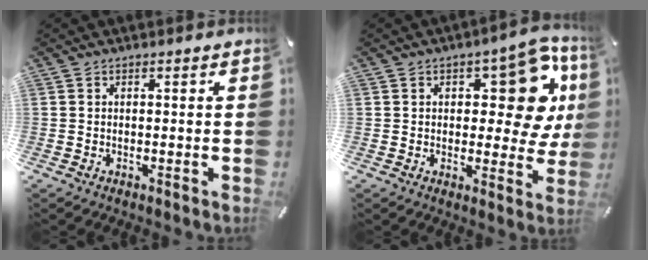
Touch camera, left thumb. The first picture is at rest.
{"total": 16.4, "force": [5.7, 8.0, 13.1], "torque": [-0.152, -0.035, 0.090]}